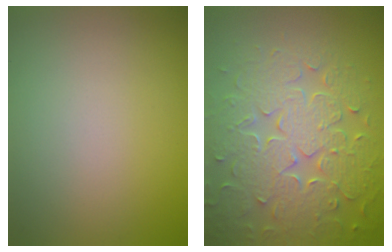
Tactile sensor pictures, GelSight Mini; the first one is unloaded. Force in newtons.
{"total": 8.3, "press": 6.2, "slide": 5.6}